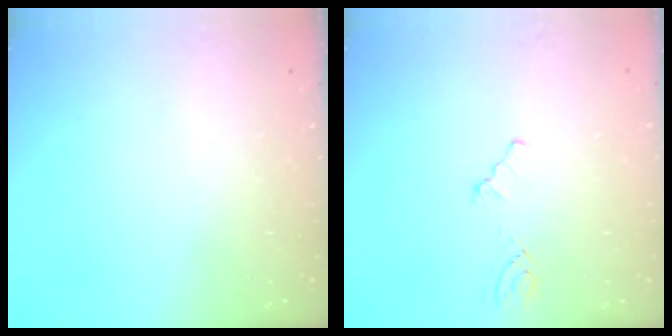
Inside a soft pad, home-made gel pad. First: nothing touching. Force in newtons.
{"total": 1.5, "press": 1.5, "slide": 0.2}